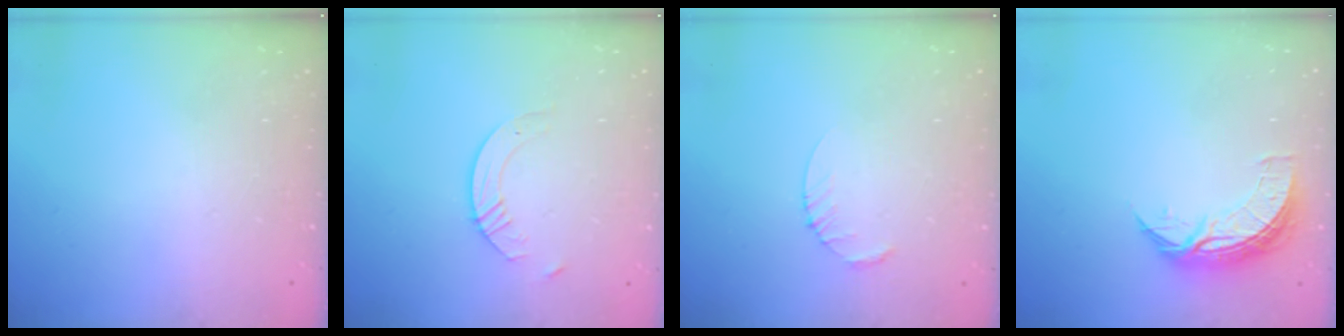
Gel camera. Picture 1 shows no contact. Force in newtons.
{"total": 5.4, "press": 5.4, "slide": 0.5}
{"total": 2.5, "press": 2.5, "slide": 0.3}
{"total": 7.9, "press": 7.9, "slide": 0.1}